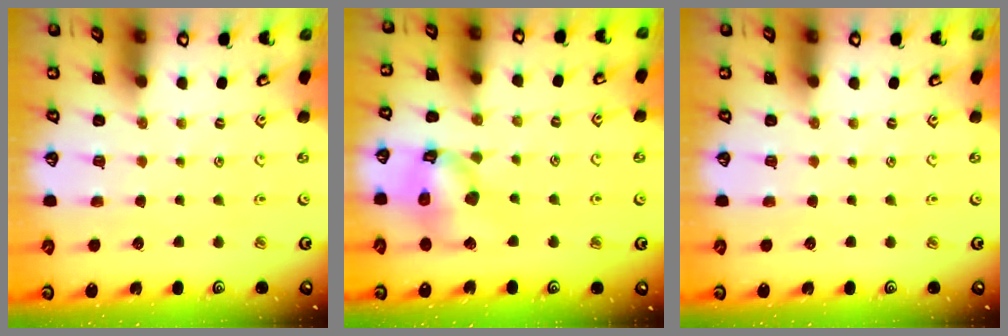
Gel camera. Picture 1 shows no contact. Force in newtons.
{"total": 15.3, "press": 15.1, "slide": 2.1}
{"total": 0.0}